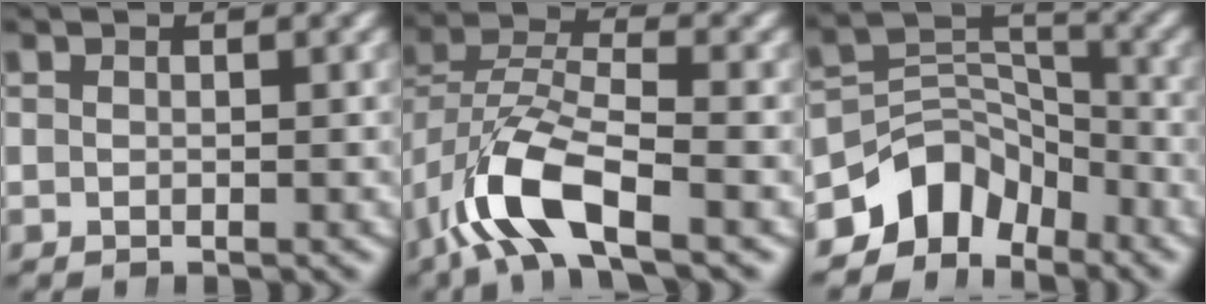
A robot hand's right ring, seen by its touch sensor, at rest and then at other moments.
{"total": 5.7, "force": [-2.0, 3.1, 4.4], "torque": [-0.109, -0.023, -0.025]}
{"total": 9.7, "force": [-4.2, 7.3, 4.7], "torque": [-0.069, -0.018, -0.072]}